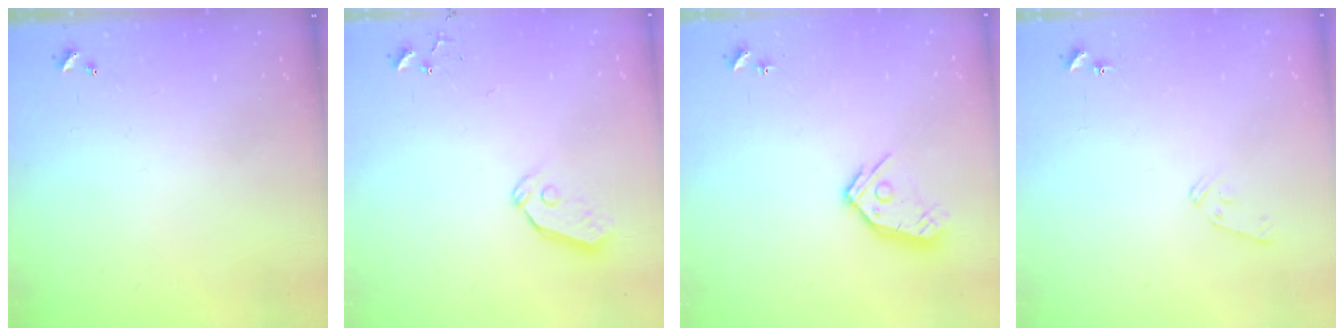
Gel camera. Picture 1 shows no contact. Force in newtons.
{"total": 4.8, "press": 4.8, "slide": 0.4}
{"total": 11.0, "press": 10.9, "slide": 1.2}
{"total": 6.7, "press": 6.7, "slide": 0.7}